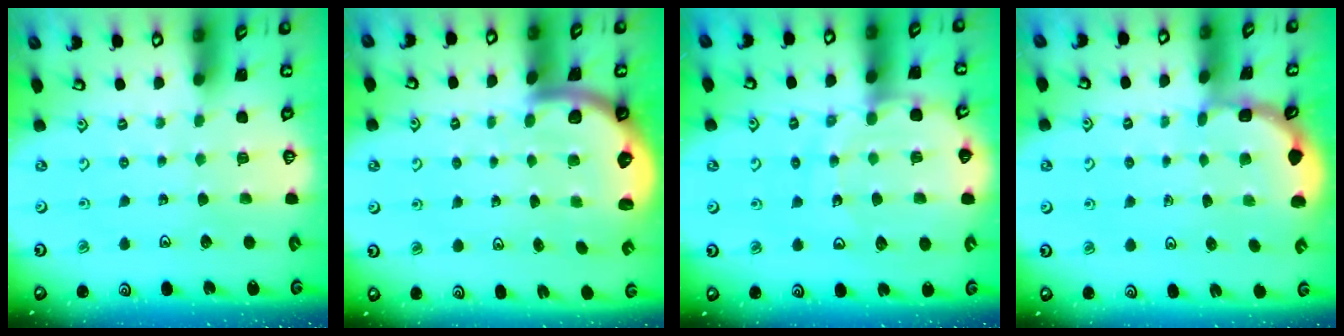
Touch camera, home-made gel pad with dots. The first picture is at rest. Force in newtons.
{"total": 3.4, "press": 3.2, "slide": 1.0}
{"total": 10.4, "press": 10.4, "slide": 1.3}
{"total": 1.9, "press": 1.9, "slide": 0.1}